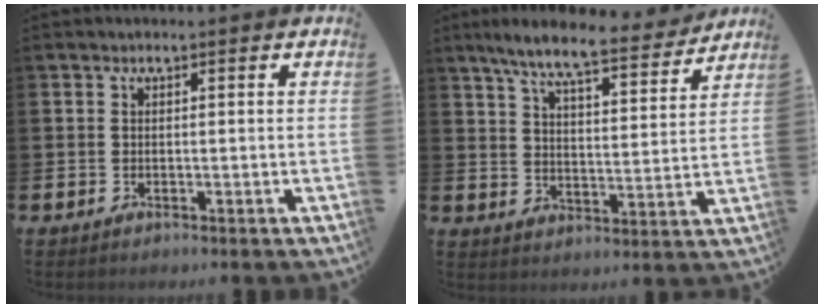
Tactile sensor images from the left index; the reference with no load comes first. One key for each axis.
{"total": 8.5, "fx": 7.5, "fy": 0.9, "fz": 3.8, "tx": -0.097, "ty": -0.039, "tz": 0.129}